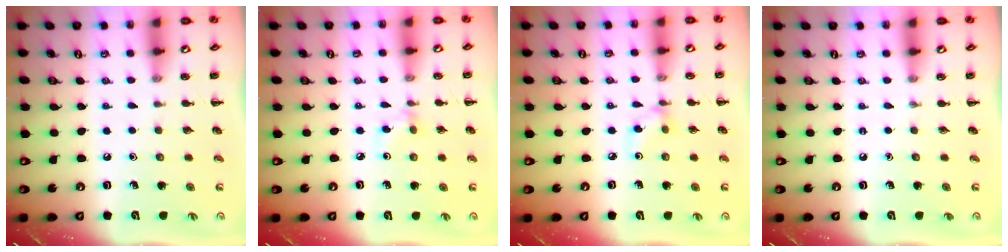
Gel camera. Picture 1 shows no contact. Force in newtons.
{"total": 2.8, "press": 2.6, "slide": 1.0}
{"total": 3.7, "press": 3.5, "slide": 1.1}
{"total": 0.0}